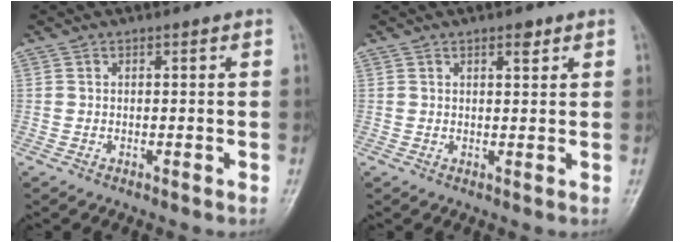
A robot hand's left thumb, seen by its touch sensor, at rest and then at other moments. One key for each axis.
{"total": 2.2, "fx": 1.4, "fy": 0.8, "fz": 1.5, "tx": -0.016, "ty": -0.007, "tz": 0.020}